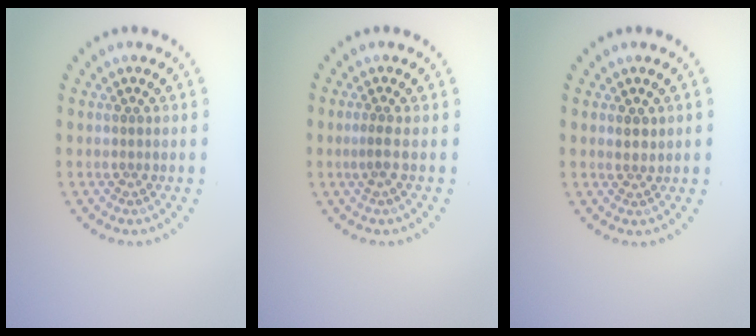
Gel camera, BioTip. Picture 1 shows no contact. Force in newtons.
{"total": 1.2, "press": 0.8, "slide": 0.9}
{"total": 1.2, "press": 1.0, "slide": 0.5}